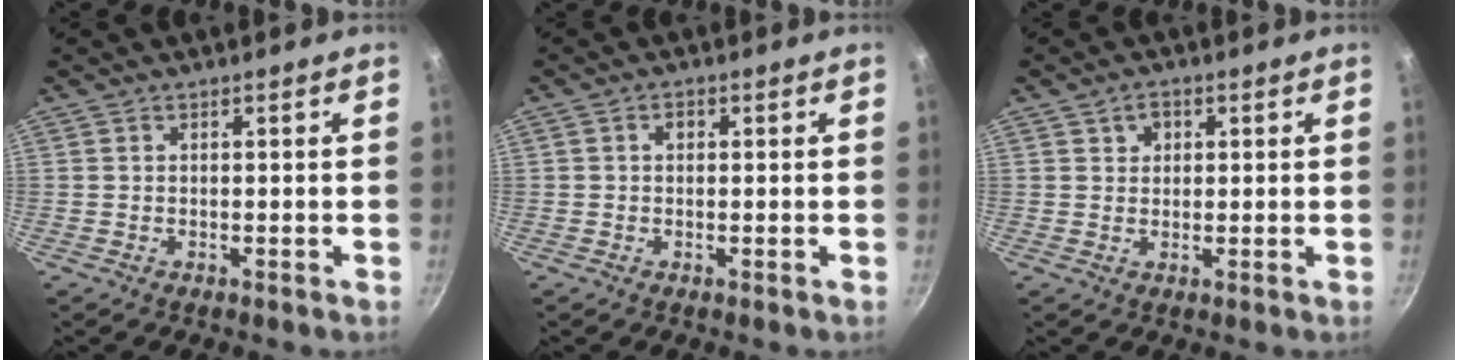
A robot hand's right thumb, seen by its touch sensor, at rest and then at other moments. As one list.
[{"total": 1.5, "force": [0.3, 1.2, 1.0], "torque": [-0.013, 0.005, 0.002]}, {"total": 2.9, "force": [1.1, 2.3, 1.4], "torque": [-0.007, 0.000, 0.016]}]